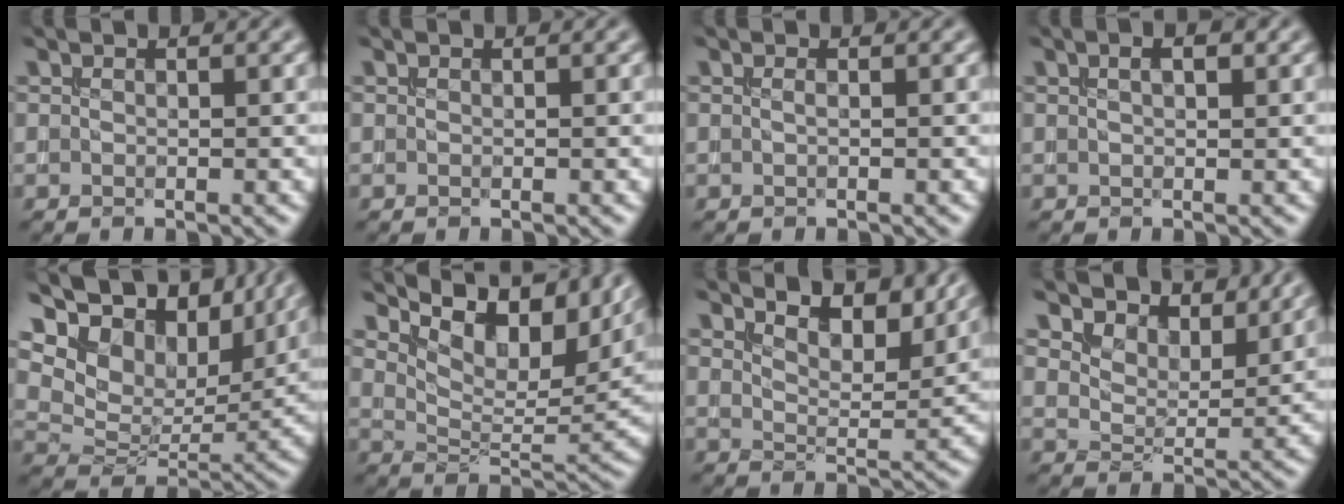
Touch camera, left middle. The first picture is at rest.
{"total": 0.0}
{"total": 0.0}
{"total": 2.1, "force": [0.9, 0.9, 1.7], "torque": [-0.014, -0.002, 0.015]}
{"total": 15.2, "force": [9.0, 9.1, 8.2], "torque": [-0.185, 0.042, 0.153]}
{"total": 11.4, "force": [7.5, 4.6, 7.3], "torque": [-0.113, 0.007, 0.135]}
{"total": 6.1, "force": [5.1, 1.6, 2.9], "torque": [-0.051, 0.003, 0.069]}
{"total": 6.1, "force": [5.4, 2.2, 2.0], "torque": [-0.047, -0.006, 0.088]}